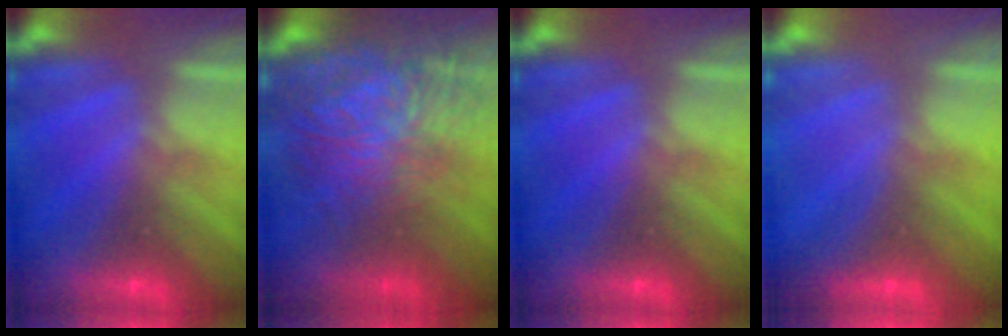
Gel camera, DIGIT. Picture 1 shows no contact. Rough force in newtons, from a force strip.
{"total": 7.6}
{"total": 0.0}
{"total": 3.1}